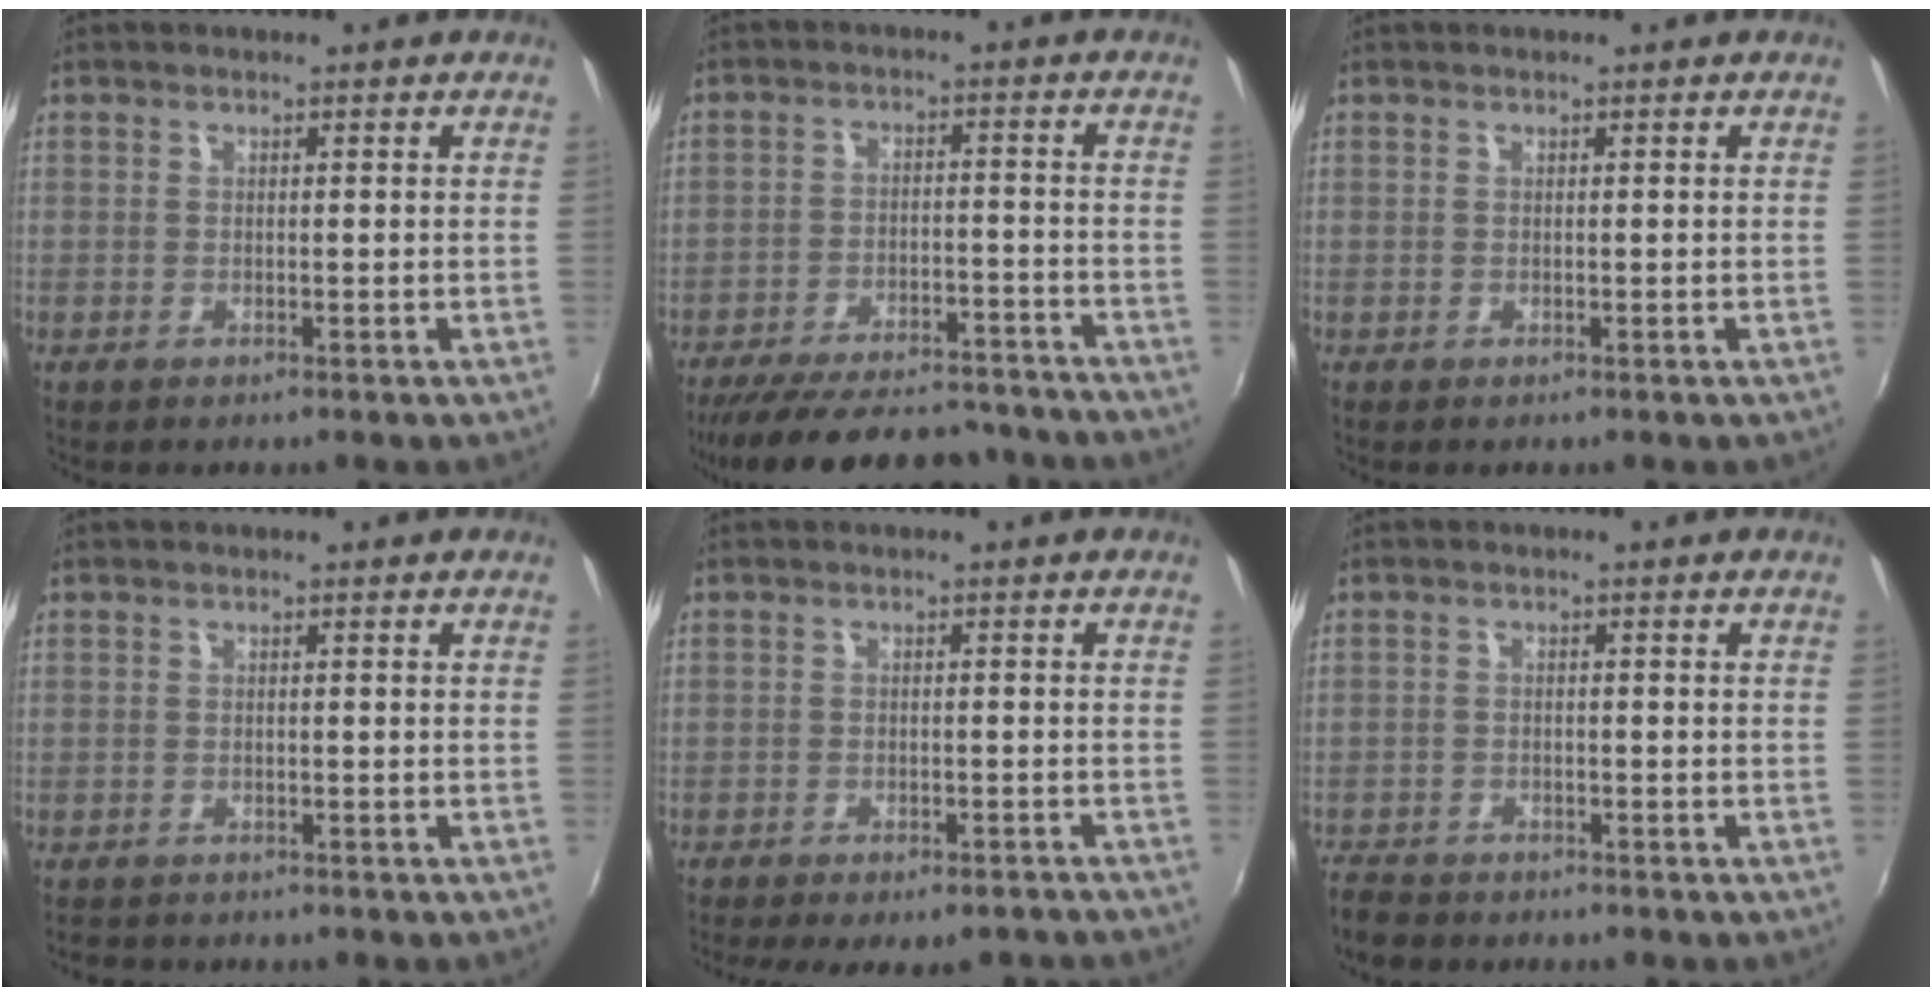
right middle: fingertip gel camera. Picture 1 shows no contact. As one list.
[{"total": 21.7, "force": [-18.9, 6.4, 8.7], "torque": [-0.177, -0.003, -0.257]}, {"total": 0.0}, {"total": 2.4, "force": [-2.1, 1.1, 0.4], "torque": [-0.015, -0.010, -0.033]}, {"total": 11.4, "force": [-9.6, 3.4, 5.0], "torque": [-0.109, -0.021, -0.122]}, {"total": 5.7, "force": [-4.9, 2.5, 1.4], "torque": [-0.055, -0.016, -0.090]}]